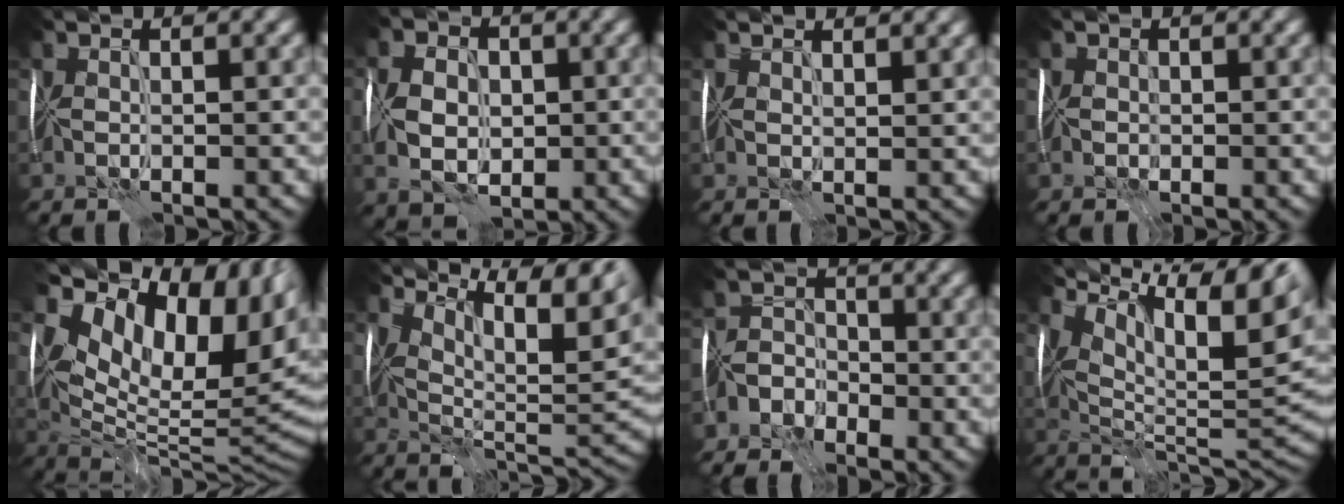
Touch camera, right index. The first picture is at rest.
{"total": 5.5, "force": [-0.3, 4.1, 3.7], "torque": [-0.062, 0.010, -0.014]}
{"total": 2.6, "force": [2.2, 0.9, 0.9], "torque": [-0.010, 0.011, 0.022]}
{"total": 1.5, "force": [-0.3, 1.4, 0.3], "torque": [0.007, 0.010, -0.013]}
{"total": 14.7, "force": [4.5, 8.1, 11.4], "torque": [-0.139, 0.001, 0.096]}
{"total": 10.4, "force": [6.0, 3.2, 7.8], "torque": [-0.129, 0.009, 0.107]}
{"total": 3.8, "force": [-3.3, 1.8, 0.3], "torque": [0.018, 0.003, -0.065]}
{"total": 14.3, "force": [7.4, 5.4, 11.0], "torque": [-0.179, 0.017, 0.133]}